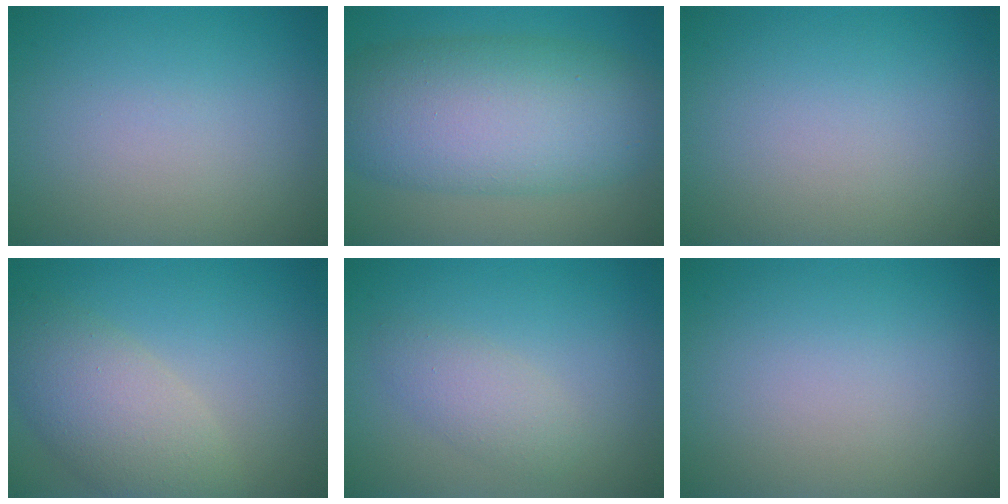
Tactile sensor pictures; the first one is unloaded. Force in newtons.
{"total": 10.9, "press": 10.9, "slide": 0.3}
{"total": 0.0}
{"total": 5.5, "press": 5.5, "slide": 0.4}
{"total": 2.3, "press": 2.3, "slide": 0.1}
{"total": 0.0}